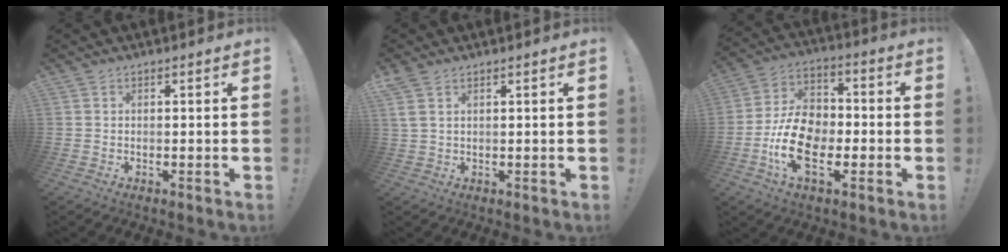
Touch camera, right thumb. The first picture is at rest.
{"total": 2.9, "force": [1.4, 1.1, 2.3], "torque": [-0.053, 0.005, 0.029]}
{"total": 16.6, "force": [-5.2, 10.5, 11.7], "torque": [-0.228, 0.025, -0.092]}